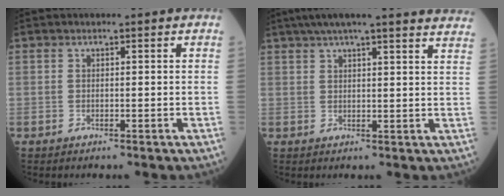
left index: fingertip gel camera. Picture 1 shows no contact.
{"total": 22.4, "force": [19.9, 1.1, 10.1], "torque": [-0.152, 0.011, 0.242]}